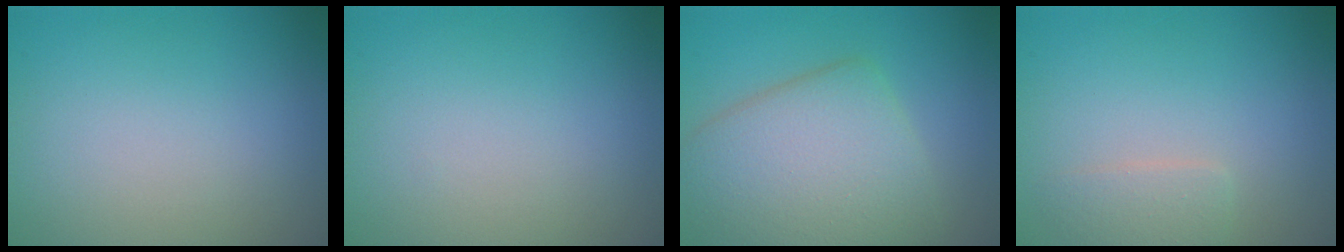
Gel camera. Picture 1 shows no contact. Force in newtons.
{"total": 0.0}
{"total": 7.3, "press": 7.3, "slide": 0.3}
{"total": 1.5, "press": 1.5, "slide": 0.1}